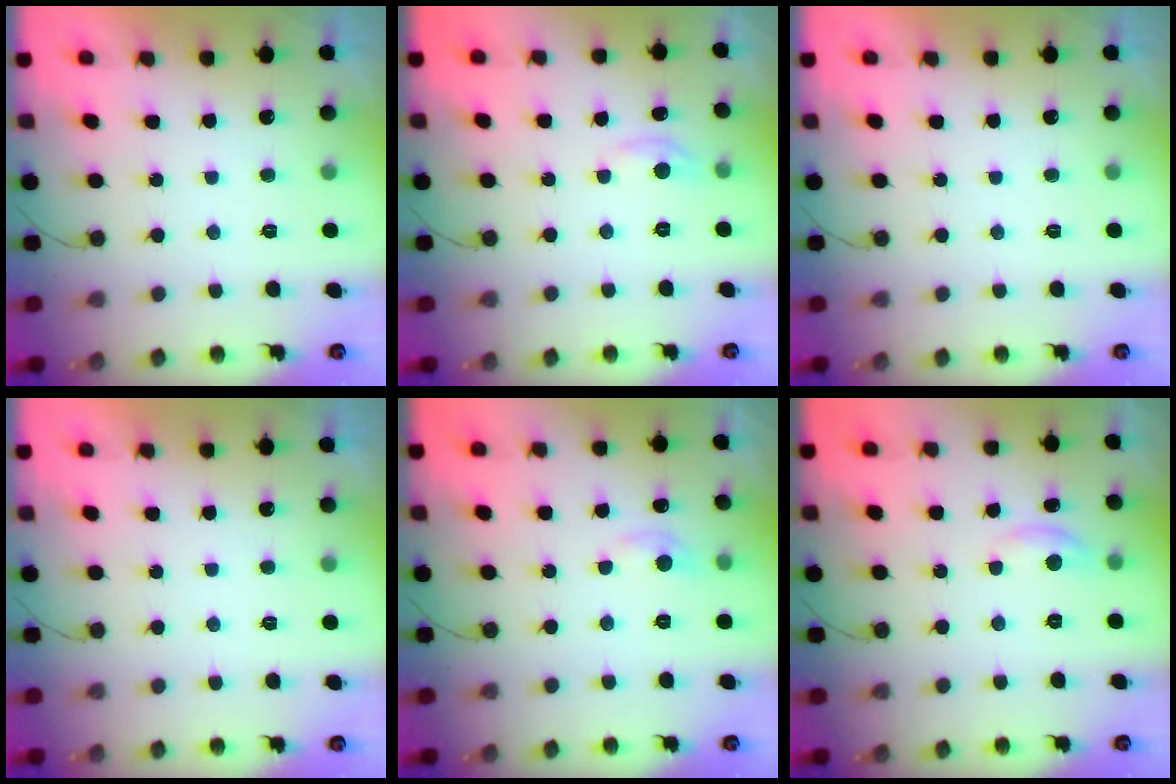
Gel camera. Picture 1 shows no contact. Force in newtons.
{"total": 4.3, "press": 4.3, "slide": 0.6}
{"total": 0.0}
{"total": 0.0}
{"total": 5.9, "press": 5.8, "slide": 0.9}
{"total": 3.9, "press": 3.9, "slide": 0.3}